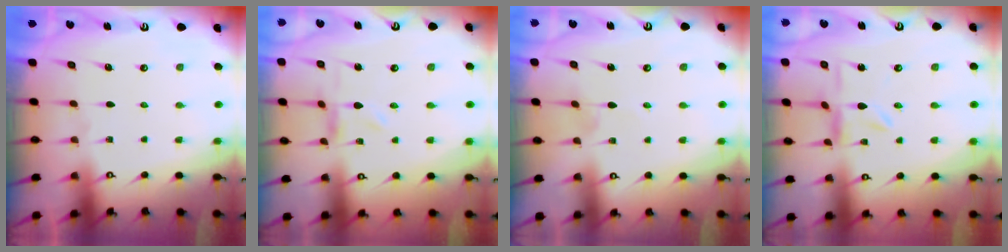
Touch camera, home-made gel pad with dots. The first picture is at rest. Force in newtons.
{"total": 0.0}
{"total": 0.8, "press": 0.8, "slide": 0.2}
{"total": 0.6, "press": 0.6, "slide": 0.2}